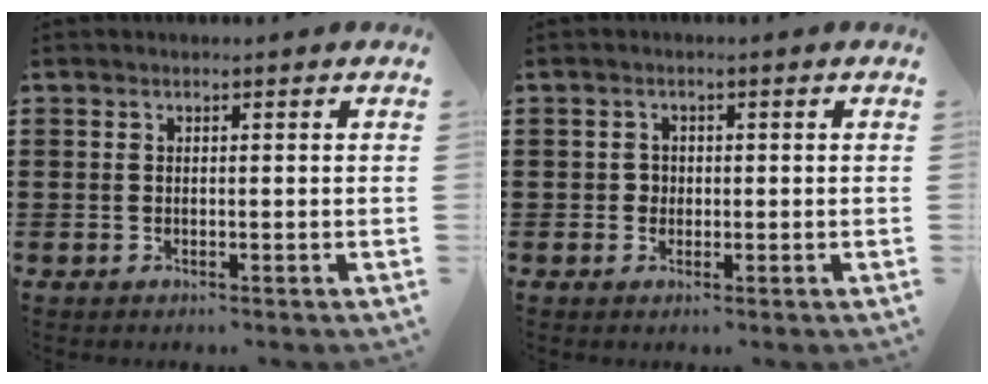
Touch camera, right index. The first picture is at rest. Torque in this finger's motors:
{"motor_torque": [0.04, 0.07, 0.02, 0.01]}